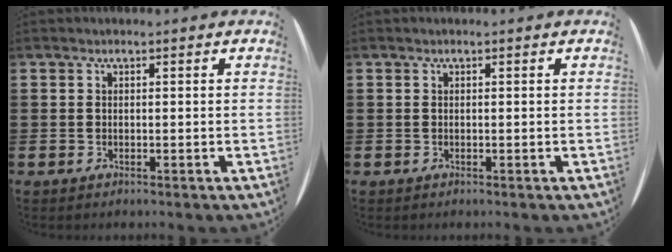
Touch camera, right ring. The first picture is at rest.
{"total": 0.0}